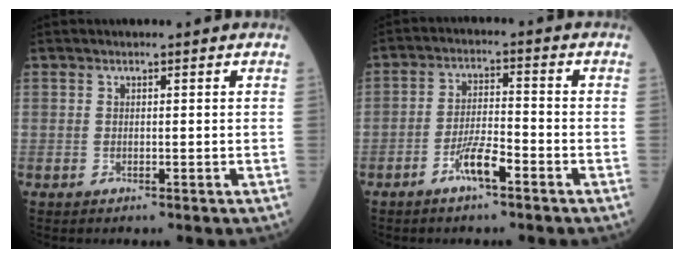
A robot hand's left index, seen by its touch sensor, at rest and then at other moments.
{"total": 5.3, "force": [-3.3, 0.8, 4.1], "torque": [-0.084, 0.000, -0.063]}